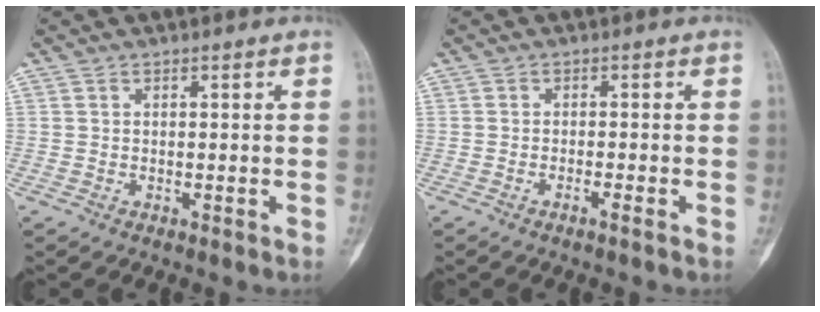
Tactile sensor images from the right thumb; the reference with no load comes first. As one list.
[{"total": 1.4, "force": [-0.9, 0.0, 1.0], "torque": [-0.021, 0.004, -0.018]}]